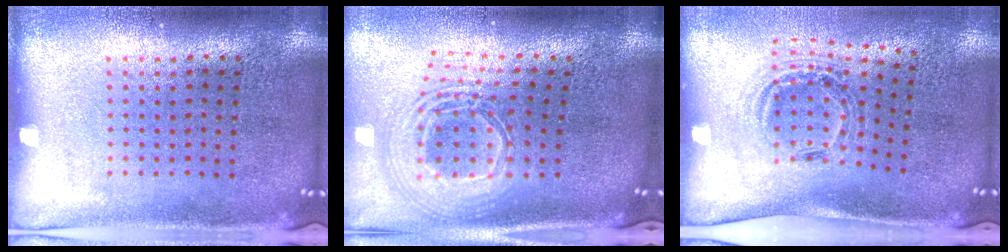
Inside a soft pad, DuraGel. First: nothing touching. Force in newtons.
{"total": 2.6, "press": 1.9, "slide": 1.8}
{"total": 1.2, "press": 1.0, "slide": 0.5}